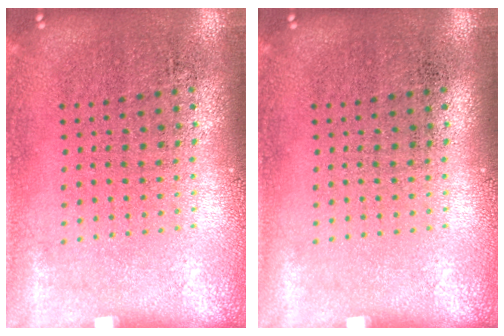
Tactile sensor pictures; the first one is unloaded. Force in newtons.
{"total": 0.0}